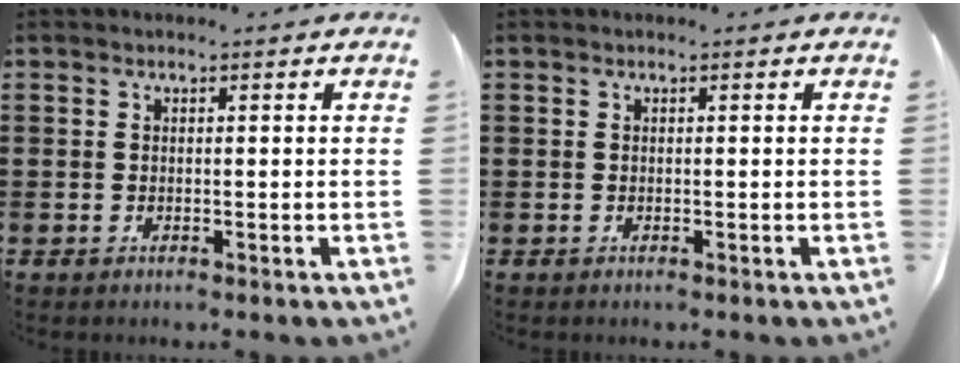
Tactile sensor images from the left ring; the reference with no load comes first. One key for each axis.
{"total": 0.0}